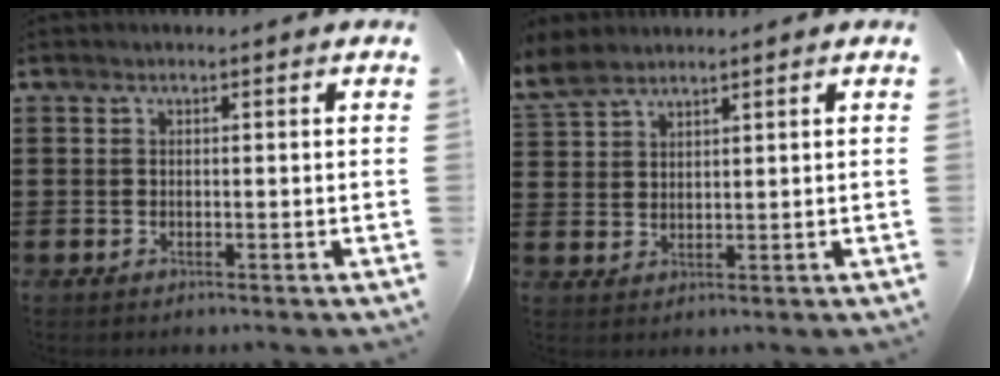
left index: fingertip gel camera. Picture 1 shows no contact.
{"total": 4.4, "force": [3.7, 1.9, 1.5], "torque": [-0.043, -0.001, 0.070]}